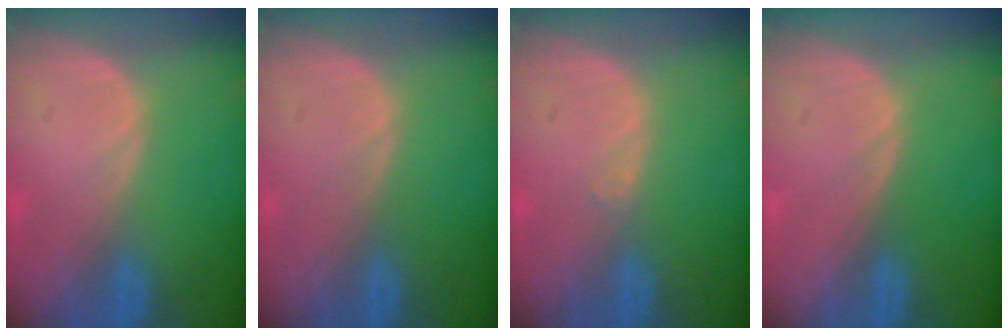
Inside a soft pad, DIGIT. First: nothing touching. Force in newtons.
{"total": 0.0}
{"total": 0.6, "press": 0.5, "slide": 0.4}
{"total": 0.0}